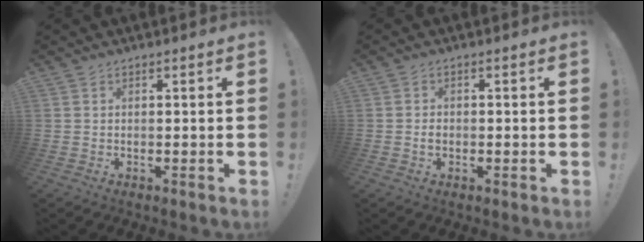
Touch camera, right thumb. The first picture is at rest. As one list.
[{"total": 1.3, "force": [-0.4, 1.1, 0.5], "torque": [-0.008, 0.003, -0.008]}]